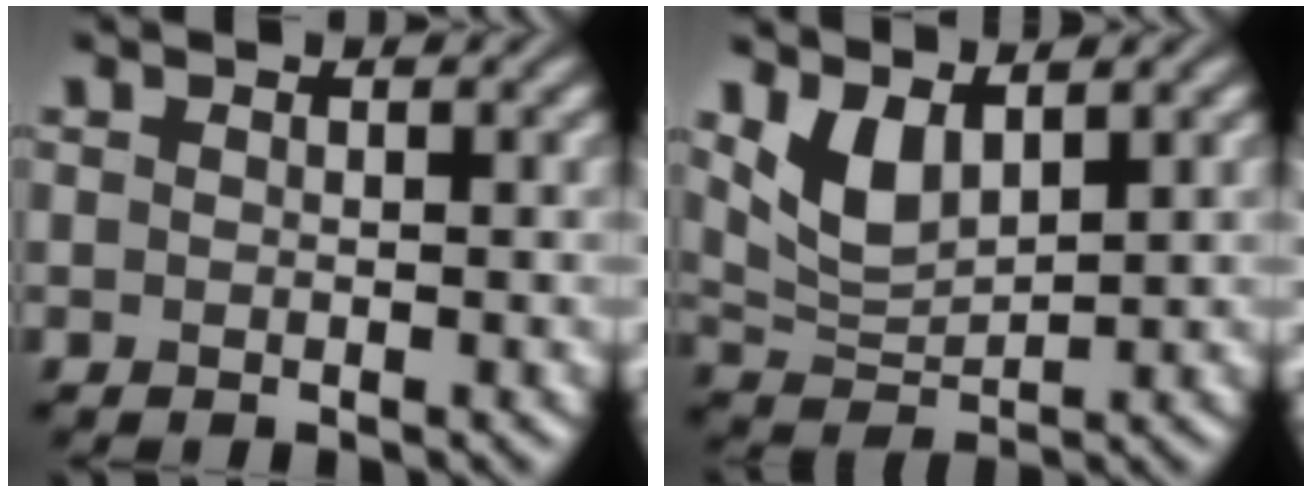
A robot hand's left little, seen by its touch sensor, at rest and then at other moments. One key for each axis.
{"total": 3.8, "fx": 2.2, "fy": 1.7, "fz": 2.6, "tx": -0.062, "ty": -0.010, "tz": 0.050}